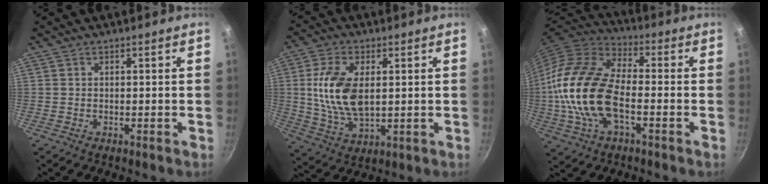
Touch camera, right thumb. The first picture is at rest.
{"total": 12.8, "force": [1.7, 7.0, 10.5], "torque": [-0.201, -0.009, 0.038]}
{"total": 20.2, "force": [-2.9, 10.9, 16.8], "torque": [-0.326, 0.030, -0.068]}